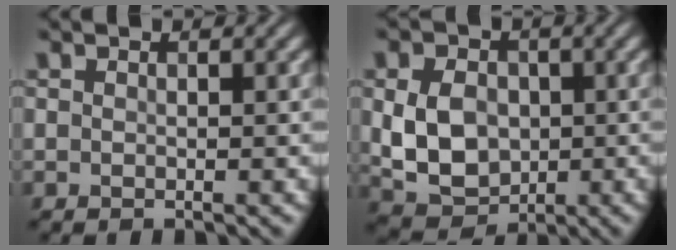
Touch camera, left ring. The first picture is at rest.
{"total": 6.3, "force": [-0.1, 4.8, 4.0], "torque": [-0.085, -0.005, -0.004]}